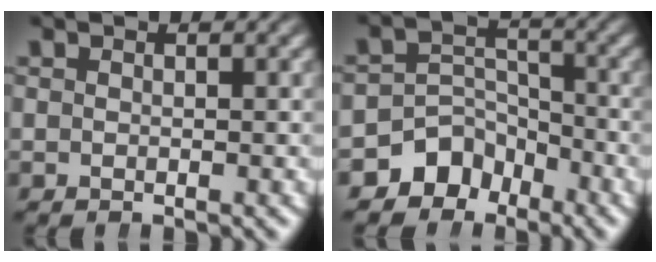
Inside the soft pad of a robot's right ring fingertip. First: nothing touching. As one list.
[{"total": 6.9, "force": [-4.0, 5.2, 2.0], "torque": [-0.023, -0.015, -0.071]}]